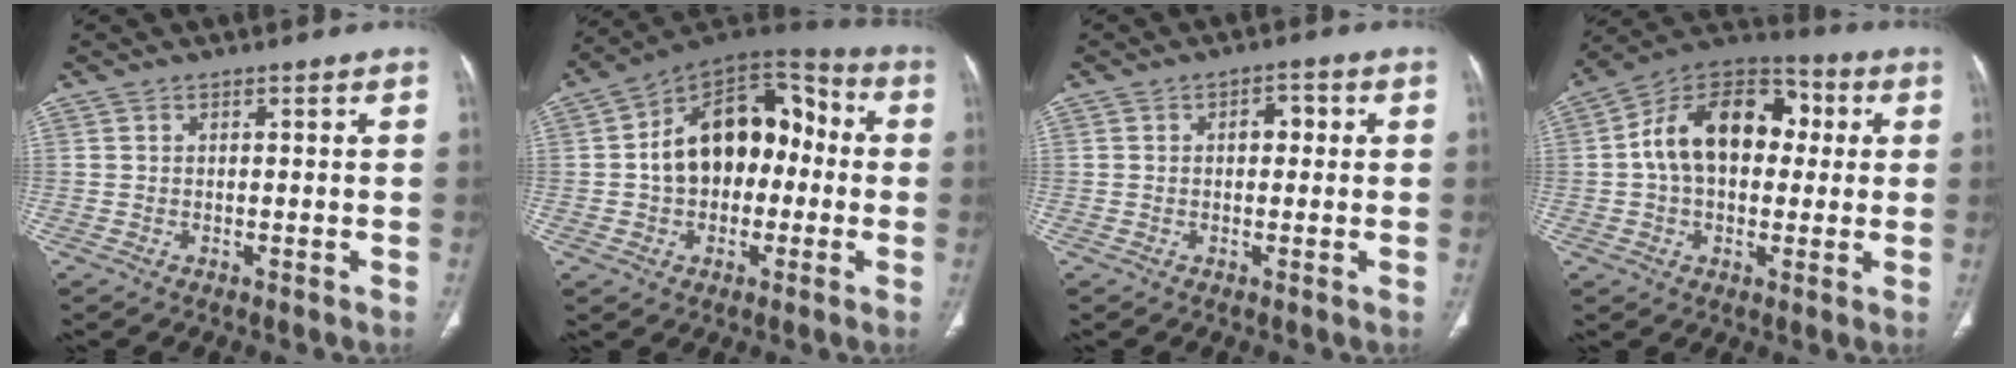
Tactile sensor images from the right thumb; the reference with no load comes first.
{"total": 18.3, "force": [-0.1, 12.4, 13.5], "torque": [-0.168, 0.051, -0.010]}
{"total": 3.0, "force": [0.4, 2.0, 2.2], "torque": [-0.022, 0.012, 0.002]}
{"total": 18.1, "force": [2.2, 12.1, 13.3], "torque": [-0.187, 0.036, 0.027]}